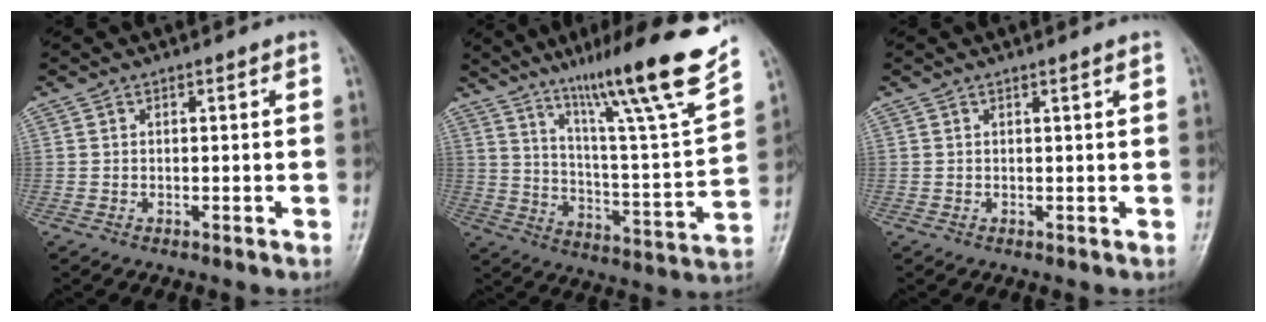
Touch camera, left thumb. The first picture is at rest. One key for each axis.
{"total": 22.2, "fx": 15.9, "fy": 0.9, "fz": 15.4, "tx": -0.210, "ty": -0.078, "tz": 0.255}
{"total": 0.7, "fx": 0.4, "fy": -0.2, "fz": 0.5, "tx": -0.015, "ty": -0.004, "tz": 0.011}